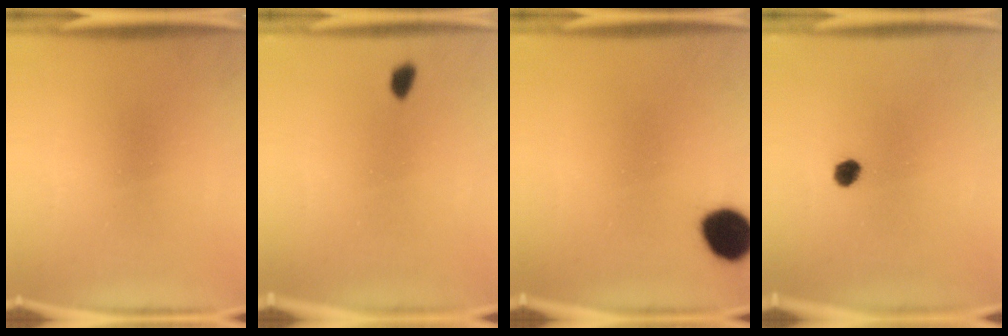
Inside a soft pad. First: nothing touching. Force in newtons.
{"total": 1.7}
{"total": 10.3}
{"total": 2.5}